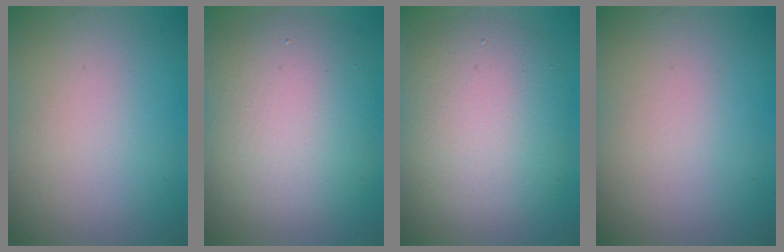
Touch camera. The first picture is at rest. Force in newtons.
{"total": 9.8, "press": 9.8, "slide": 0.7}
{"total": 8.3, "press": 8.3, "slide": 0.7}
{"total": 0.0}